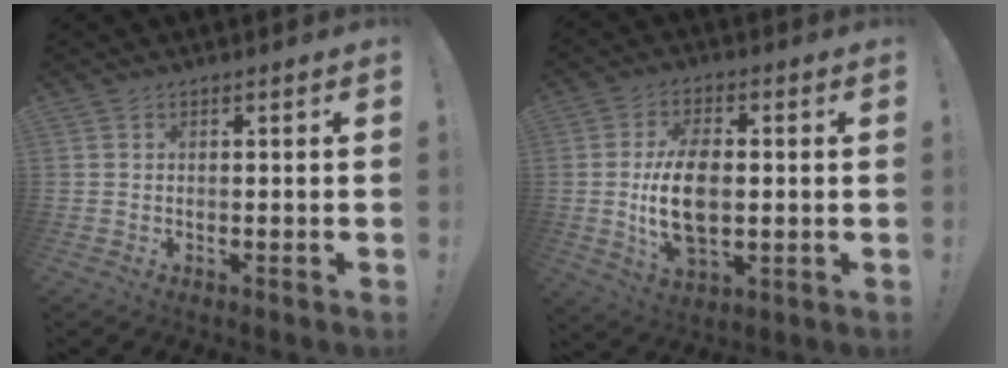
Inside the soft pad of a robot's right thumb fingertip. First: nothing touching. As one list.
[{"total": 13.3, "force": [-0.4, 7.7, 10.8], "torque": [-0.205, -0.008, -0.010]}]